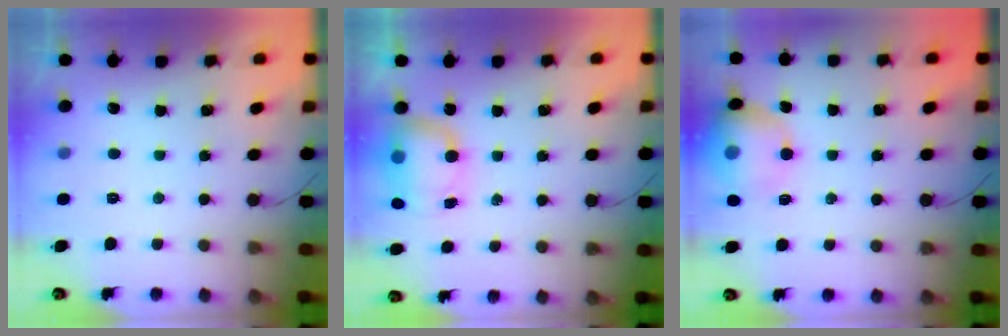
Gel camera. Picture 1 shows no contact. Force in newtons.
{"total": 7.3, "press": 7.2, "slide": 1.0}
{"total": 13.5, "press": 13.3, "slide": 2.3}